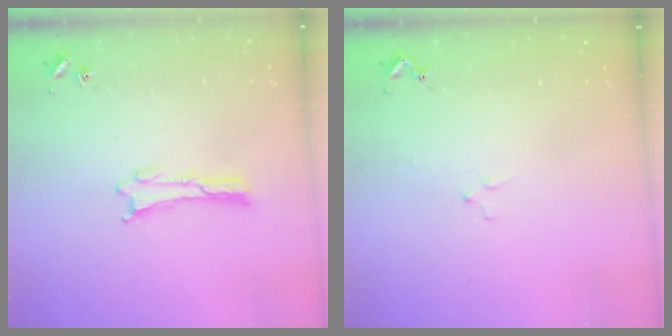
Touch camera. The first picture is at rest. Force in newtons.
{"total": 0.8, "press": 0.8, "slide": 0.2}